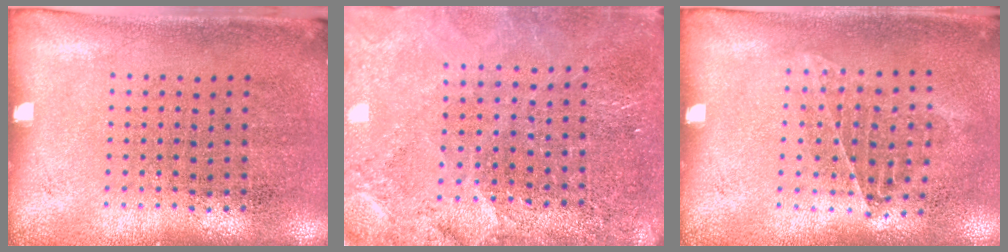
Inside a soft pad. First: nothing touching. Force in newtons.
{"total": 3.4, "press": 3.1, "slide": 1.4}
{"total": 0.9, "press": 0.8, "slide": 0.4}